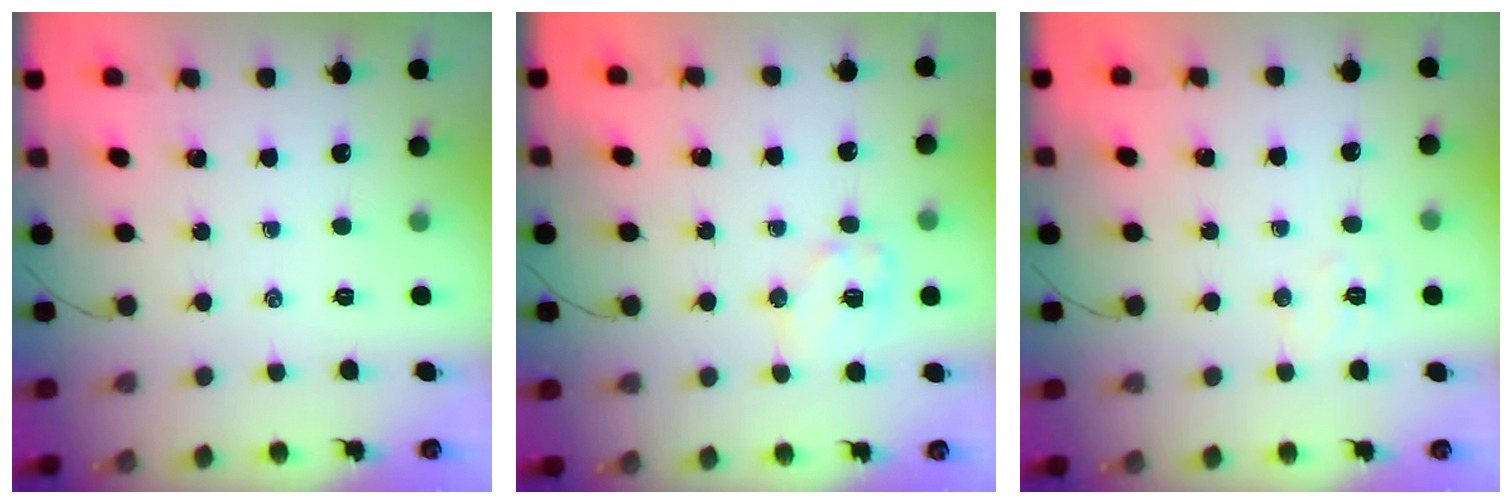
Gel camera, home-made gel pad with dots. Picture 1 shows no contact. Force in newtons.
{"total": 9.0, "press": 9.0, "slide": 1.2}
{"total": 5.1, "press": 5.0, "slide": 1.0}